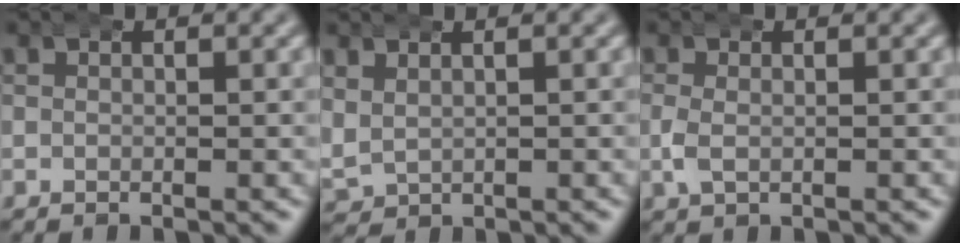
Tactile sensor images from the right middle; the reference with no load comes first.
{"total": 3.0, "force": [0.6, 2.7, 1.1], "torque": [-0.034, -0.007, 0.016]}
{"total": 1.5, "force": [-0.3, 1.1, 1.0], "torque": [-0.027, 0.002, -0.008]}